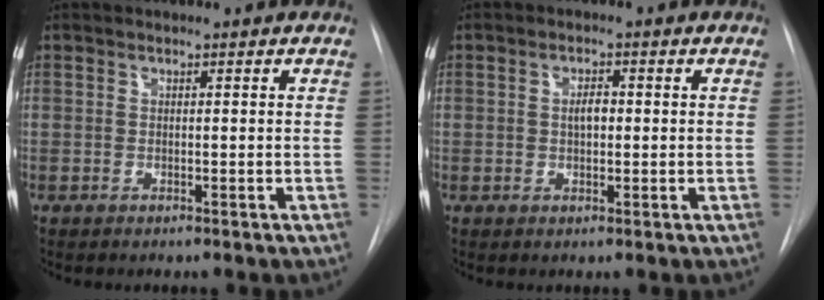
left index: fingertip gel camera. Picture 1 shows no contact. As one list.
[{"total": 2.4, "force": [0.2, 1.2, 2.0], "torque": [-0.034, 0.004, 0.001]}]